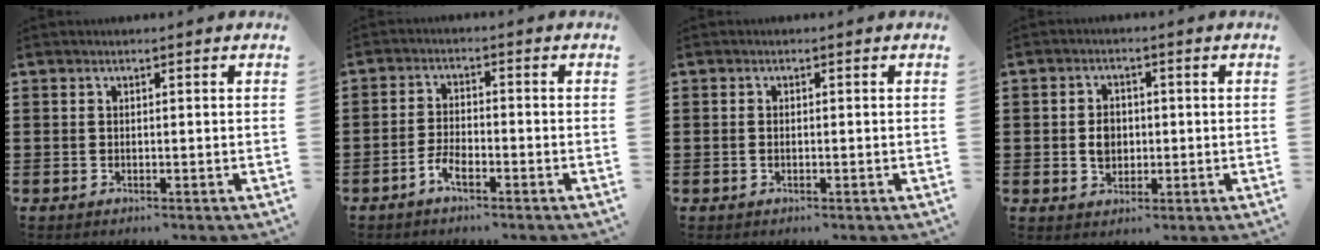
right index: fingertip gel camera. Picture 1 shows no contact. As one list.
[{"total": 3.1, "force": [-2.1, 1.1, 1.9], "torque": [-0.049, 0.000, -0.046]}, {"total": 0.6, "force": [-0.1, 0.2, 0.6], "torque": [-0.014, -0.003, -0.001]}, {"total": 3.5, "force": [-0.1, 2.7, 2.3], "torque": [-0.041, 0.003, -0.006]}]